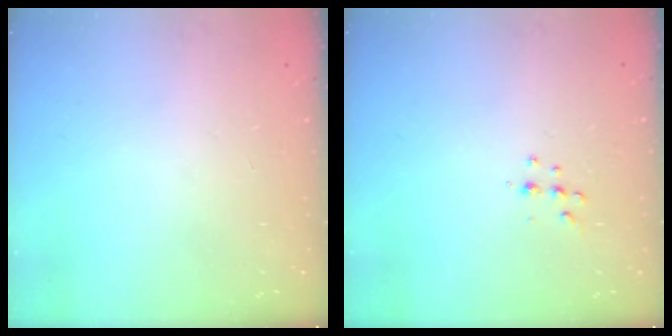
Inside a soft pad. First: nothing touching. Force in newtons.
{"total": 5.7, "press": 5.6, "slide": 0.8}